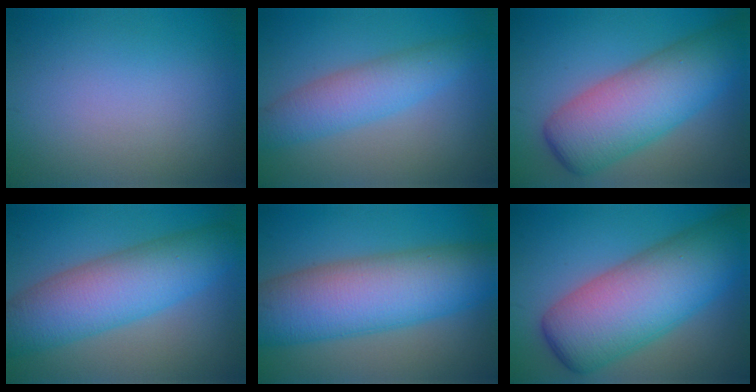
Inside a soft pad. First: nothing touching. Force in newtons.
{"total": 4.5, "press": 4.5, "slide": 0.1}
{"total": 9.4, "press": 9.4, "slide": 0.3}
{"total": 8.7, "press": 8.7, "slide": 0.2}
{"total": 11.6, "press": 11.6, "slide": 0.1}
{"total": 12.0, "press": 12.0, "slide": 0.3}